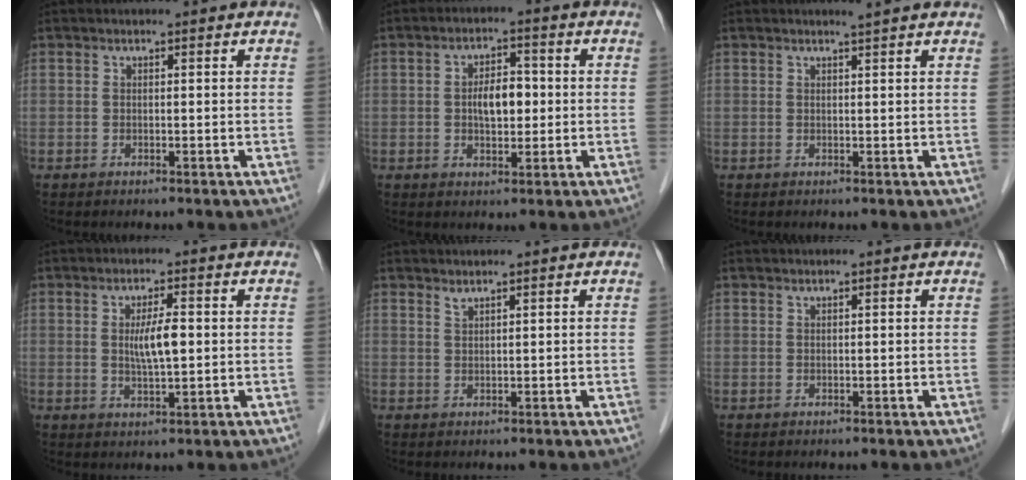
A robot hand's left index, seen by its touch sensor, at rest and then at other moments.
{"total": 5.1, "force": [-0.1, 2.5, 4.4], "torque": [-0.079, 0.008, -0.001]}
{"total": 1.1, "force": [1.0, -0.4, 0.3], "torque": [-0.018, -0.006, 0.019]}
{"total": 4.5, "force": [0.3, 0.8, 4.5], "torque": [-0.081, 0.001, 0.007]}
{"total": 0.9, "force": [0.8, -0.1, 0.4], "torque": [-0.009, -0.002, 0.019]}
{"total": 0.0}